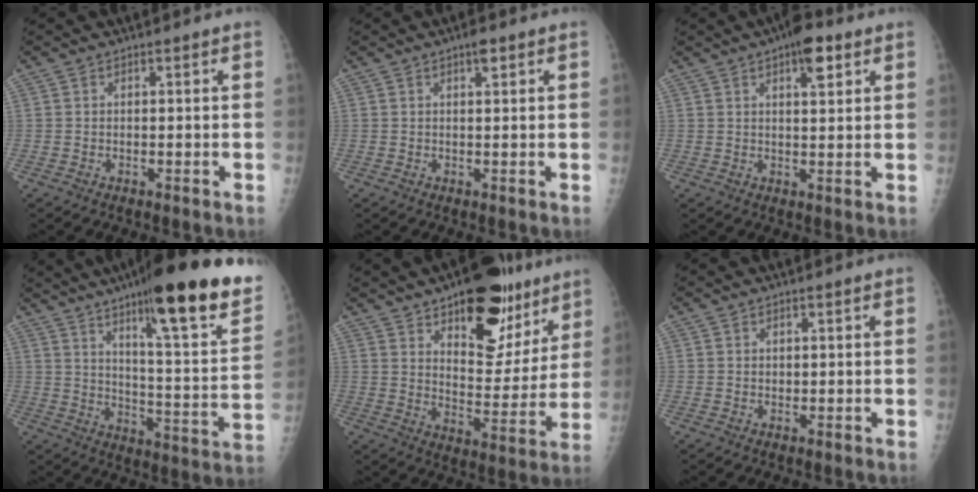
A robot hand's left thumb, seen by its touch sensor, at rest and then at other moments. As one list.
[{"total": 1.9, "force": [1.1, 0.6, 1.5], "torque": [-0.019, -0.003, 0.016]}, {"total": 6.5, "force": [3.5, 2.4, 4.9], "torque": [-0.058, -0.009, 0.046]}, {"total": 27.2, "force": [17.5, 4.4, 20.3], "torque": [-0.274, -0.060, 0.256]}, {"total": 21.0, "force": [12.8, 9.9, 13.4], "torque": [-0.132, -0.064, 0.194]}, {"total": 0.8, "force": [0.5, 0.6, 0.2], "torque": [0.005, -0.003, 0.008]}]